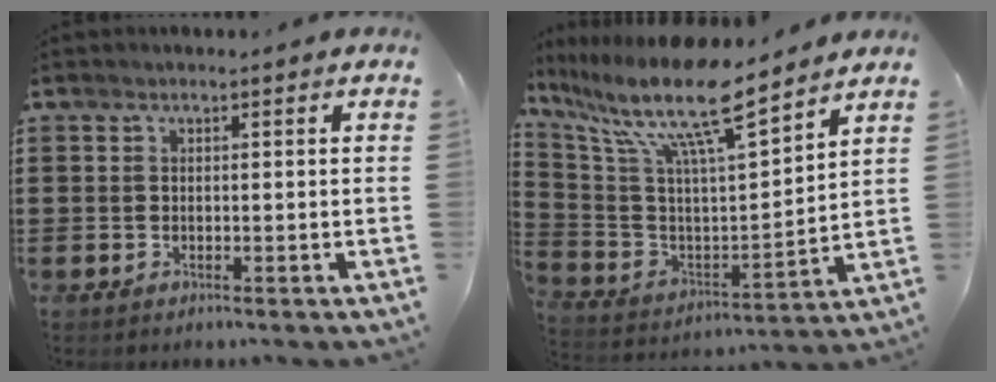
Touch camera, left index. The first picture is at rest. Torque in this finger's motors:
{"motor_torque": [2.14, 0.00, 1.05, 0.21]}